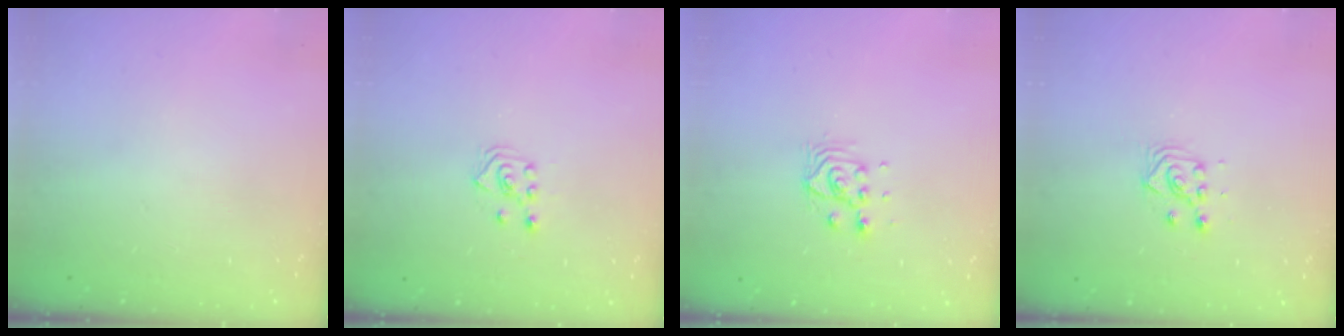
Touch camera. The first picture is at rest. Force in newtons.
{"total": 3.7, "press": 3.6, "slide": 0.8}
{"total": 5.4, "press": 5.4, "slide": 0.1}
{"total": 3.5, "press": 3.4, "slide": 1.1}